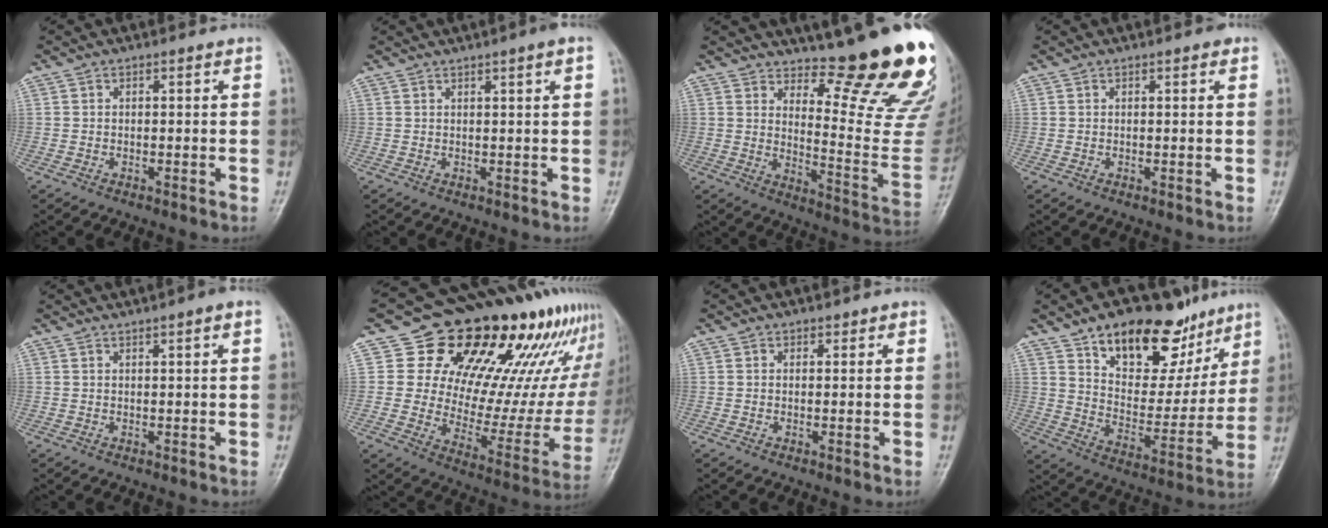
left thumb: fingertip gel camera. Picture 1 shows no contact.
{"total": 2.9, "force": [1.8, -0.1, 2.3], "torque": [-0.036, 0.006, 0.028]}
{"total": 21.7, "force": [17.1, 3.6, 12.9], "torque": [-0.143, -0.178, 0.228]}
{"total": 1.1, "force": [0.7, 0.3, 0.9], "torque": [-0.011, 0.000, 0.005]}
{"total": 3.1, "force": [1.9, 0.1, 2.4], "torque": [-0.038, 0.011, 0.030]}
{"total": 27.9, "force": [16.4, 13.8, 17.8], "torque": [-0.199, -0.053, 0.237]}
{"total": 1.0, "force": [0.7, 0.6, 0.3], "torque": [0.009, -0.003, 0.006]}
{"total": 22.2, "force": [13.9, 11.5, 12.9], "torque": [-0.135, -0.062, 0.222]}